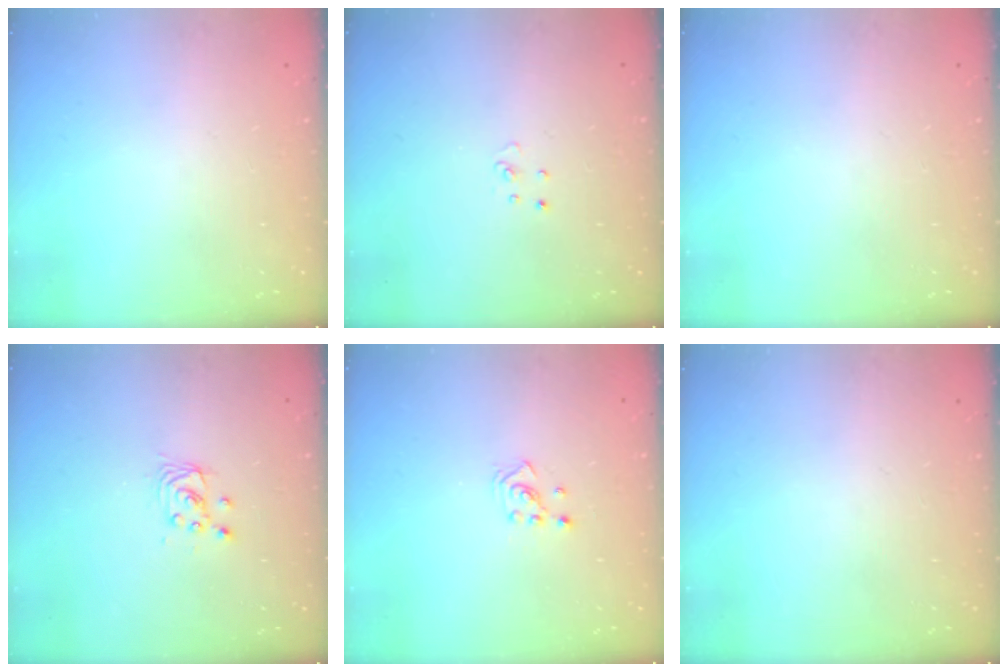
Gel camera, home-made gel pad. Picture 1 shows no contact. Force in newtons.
{"total": 3.1, "press": 3.1, "slide": 0.2}
{"total": 0.0}
{"total": 2.8, "press": 2.8, "slide": 0.2}
{"total": 2.1, "press": 2.1, "slide": 0.3}
{"total": 0.0}